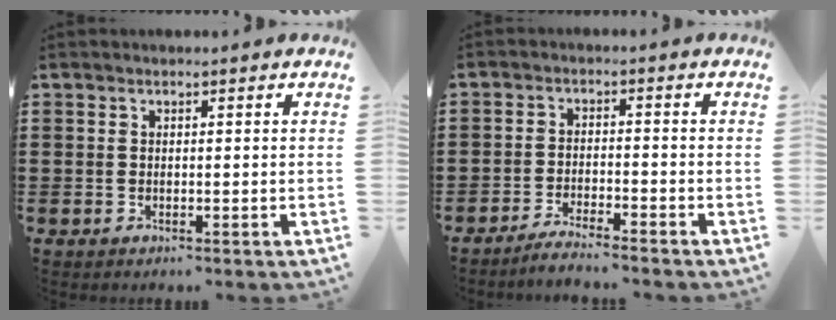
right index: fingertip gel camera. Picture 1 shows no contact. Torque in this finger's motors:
{"motor_torque": [-0.13, 0.15, -0.26, -0.10]}